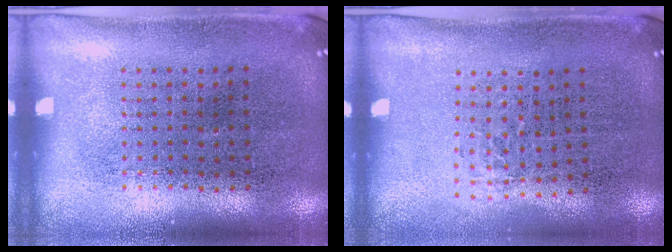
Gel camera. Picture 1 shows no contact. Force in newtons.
{"total": 0.5, "press": 0.4, "slide": 0.3}